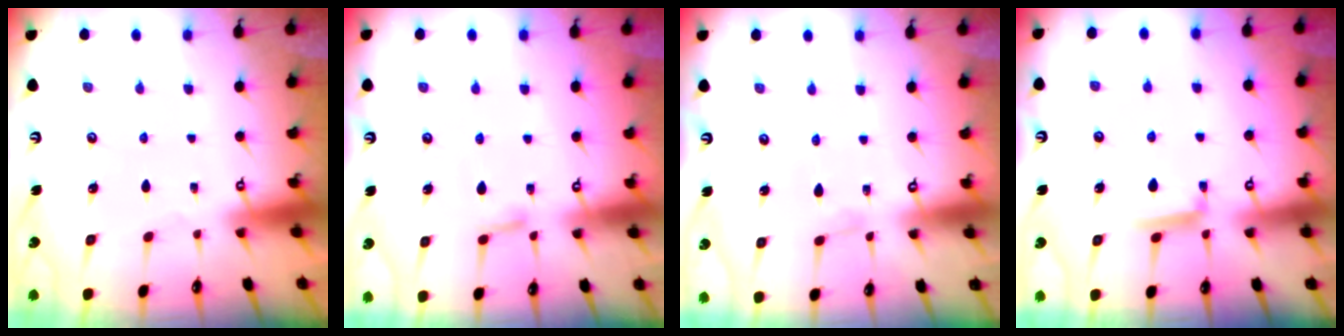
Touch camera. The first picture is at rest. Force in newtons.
{"total": 6.0, "press": 6.0, "slide": 0.6}
{"total": 2.6, "press": 2.6, "slide": 0.3}
{"total": 5.0, "press": 5.0, "slide": 0.6}